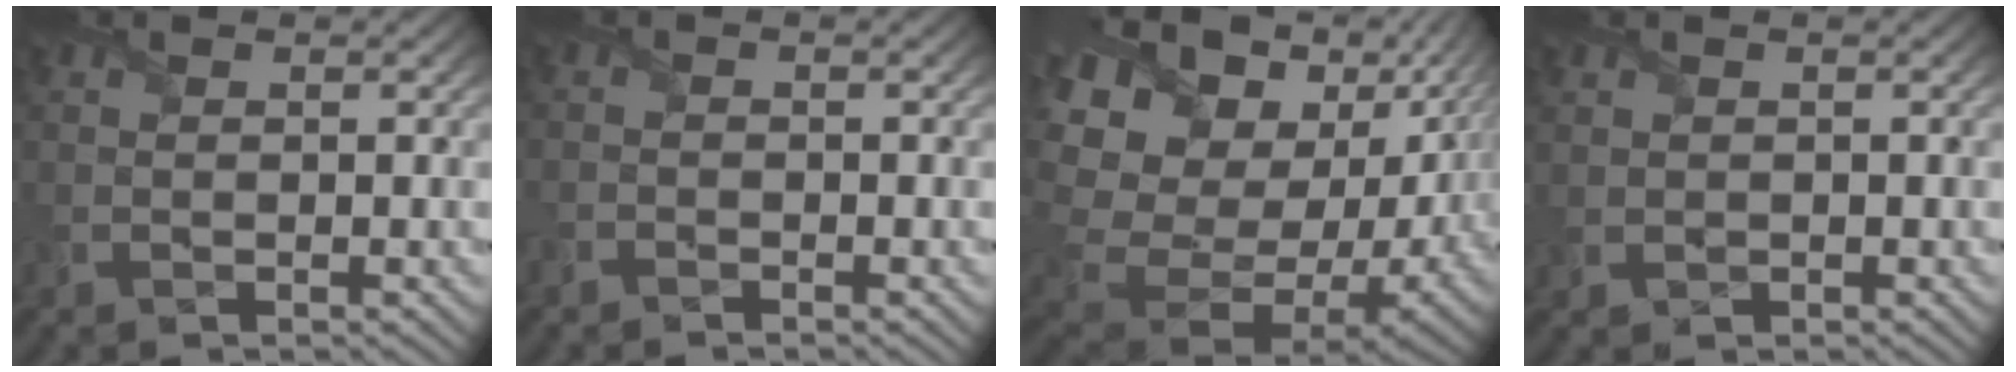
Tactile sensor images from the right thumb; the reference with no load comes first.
{"total": 1.2, "force": [-1.1, 0.3, -0.1], "torque": [0.004, -0.001, -0.026]}
{"total": 19.2, "force": [3.3, 13.8, 12.9], "torque": [-0.306, -0.024, 0.124]}
{"total": 0.8, "force": [0.4, 0.7, 0.0], "torque": [-0.006, -0.004, 0.009]}